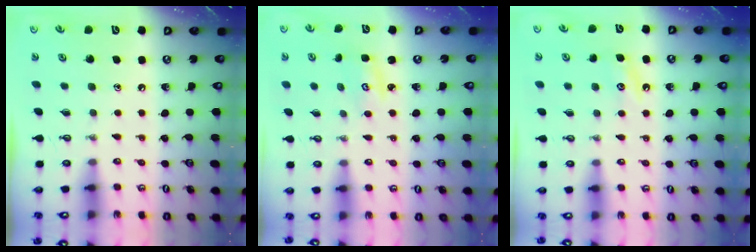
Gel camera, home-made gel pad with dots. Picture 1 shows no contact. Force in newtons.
{"total": 2.6, "press": 2.5, "slide": 0.3}
{"total": 5.7, "press": 5.7, "slide": 0.4}